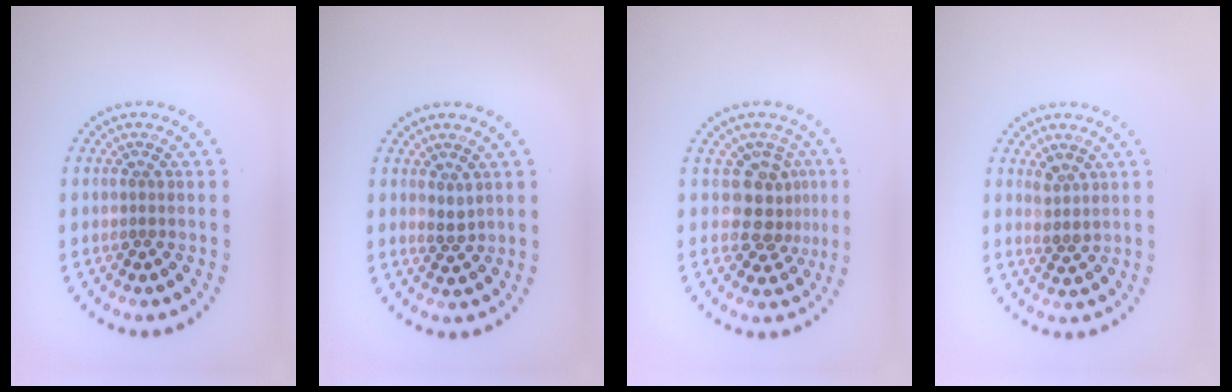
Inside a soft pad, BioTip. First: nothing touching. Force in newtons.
{"total": 0.9, "press": 0.8, "slide": 0.4}
{"total": 3.6, "press": 2.9, "slide": 2.0}
{"total": 1.5, "press": 1.2, "slide": 0.9}